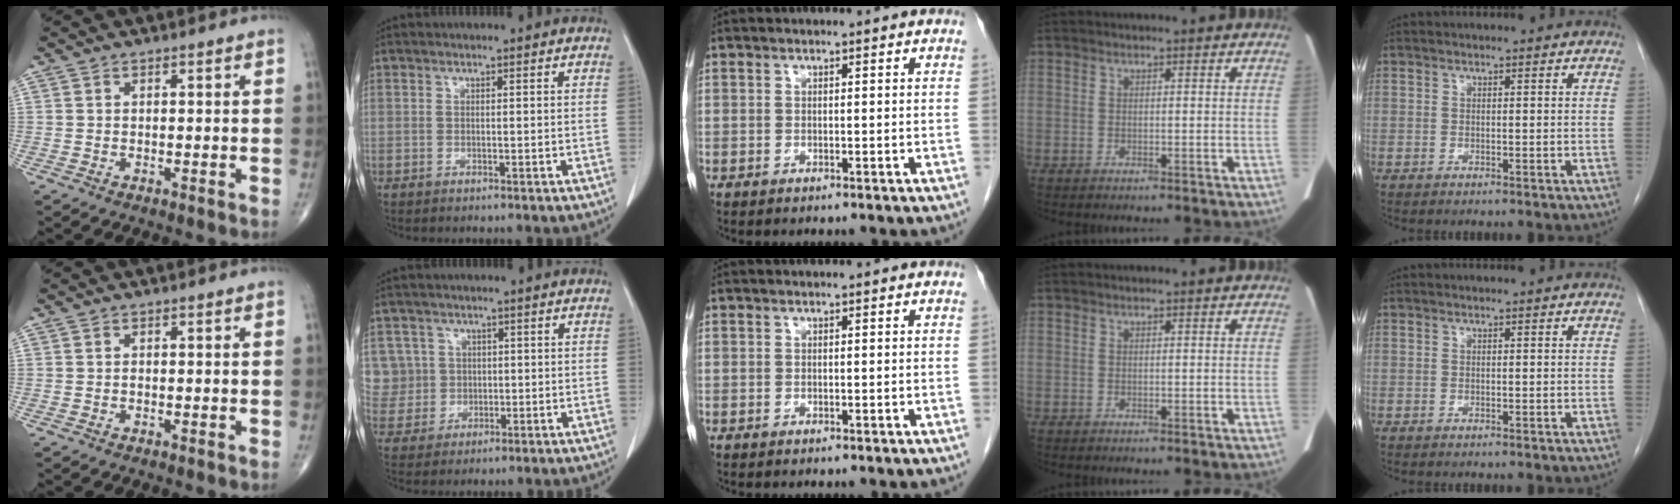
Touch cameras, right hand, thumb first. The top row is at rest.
{"index": {"total": 7.6, "force": [1.6, 7.4, 0.0], "torque": [-0.003, 0.031, 0.046]}}